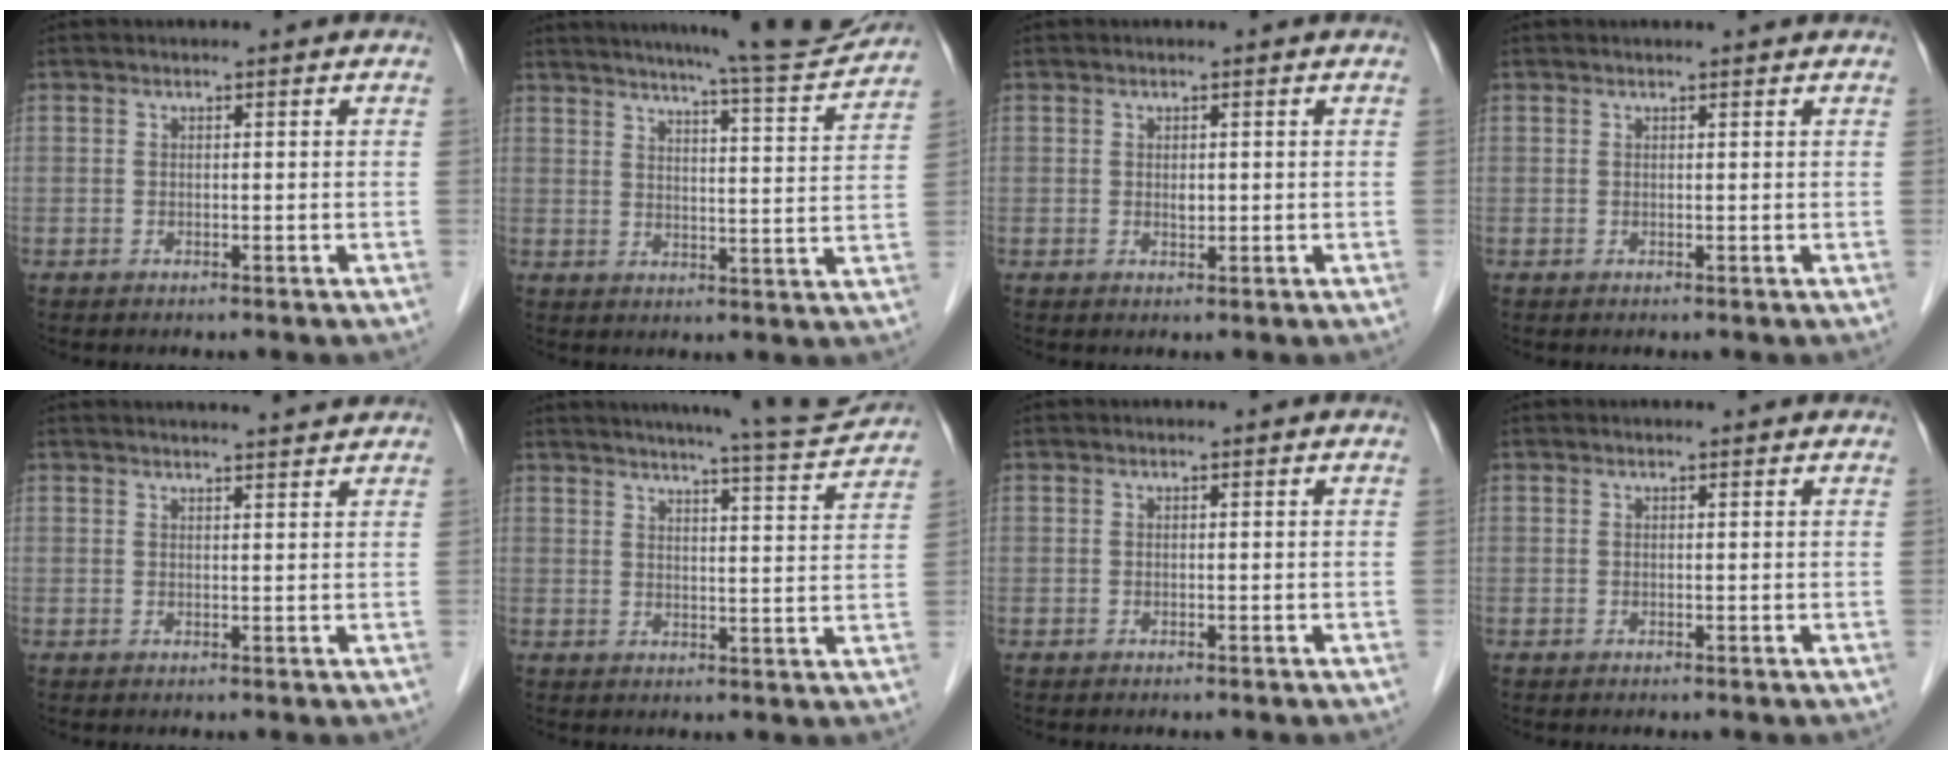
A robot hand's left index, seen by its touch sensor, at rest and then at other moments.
{"total": 14.8, "force": [13.7, -0.4, 5.6], "torque": [-0.085, -0.028, 0.176]}
{"total": 0.9, "force": [0.2, 0.5, 0.7], "torque": [-0.012, -0.001, 0.004]}
{"total": 1.4, "force": [1.3, -0.1, 0.3], "torque": [-0.009, 0.005, 0.018]}
{"total": 6.5, "force": [6.2, -0.2, 1.8], "torque": [-0.025, 0.015, 0.070]}
{"total": 12.7, "force": [12.0, -0.6, 4.3], "torque": [-0.064, -0.023, 0.147]}
{"total": 0.0}
{"total": 1.0, "force": [1.0, 0.1, 0.2], "torque": [-0.012, 0.007, 0.012]}